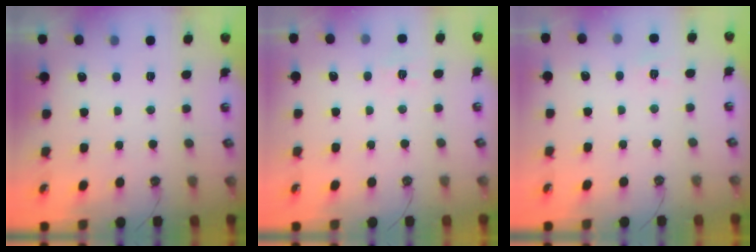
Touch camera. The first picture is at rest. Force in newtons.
{"total": 5.7, "press": 5.7, "slide": 0.7}
{"total": 5.0, "press": 5.0, "slide": 0.6}